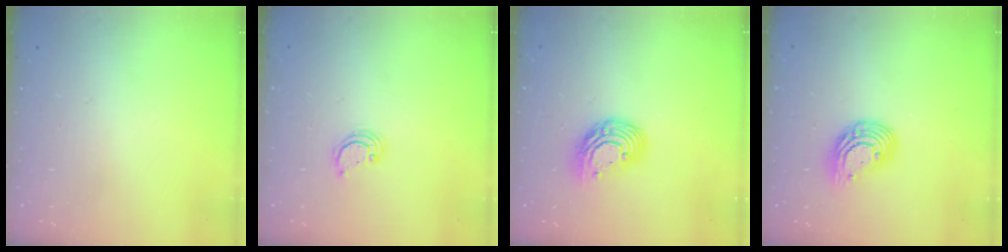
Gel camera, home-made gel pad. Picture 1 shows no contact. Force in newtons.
{"total": 2.1, "press": 2.1, "slide": 0.1}
{"total": 11.6, "press": 11.5, "slide": 1.2}
{"total": 10.7, "press": 10.7, "slide": 0.8}